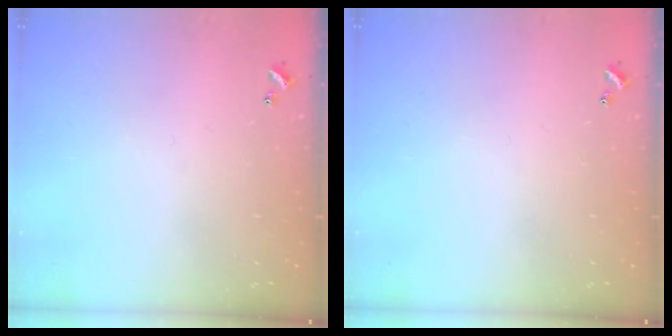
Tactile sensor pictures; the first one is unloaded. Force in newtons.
{"total": 0.0}